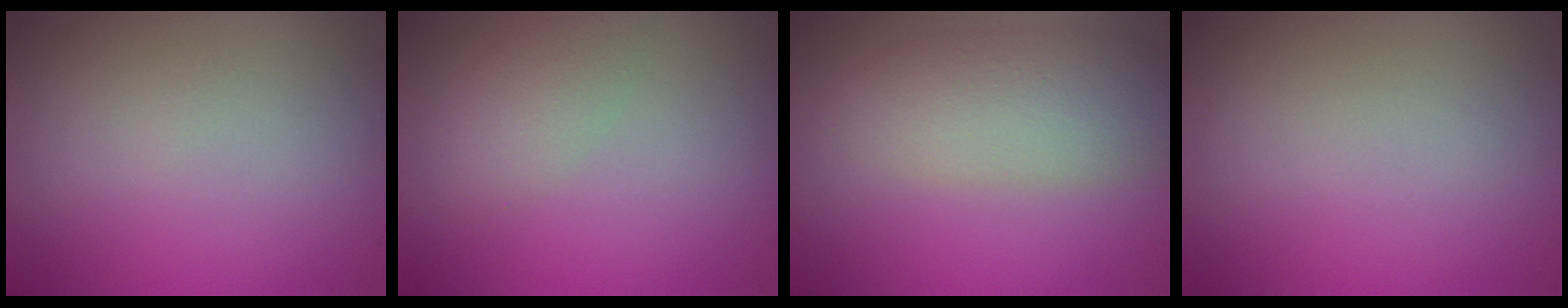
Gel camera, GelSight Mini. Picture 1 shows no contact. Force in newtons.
{"total": 2.6, "press": 2.6, "slide": 0.1}
{"total": 5.2, "press": 5.2, "slide": 0.3}
{"total": 0.0}